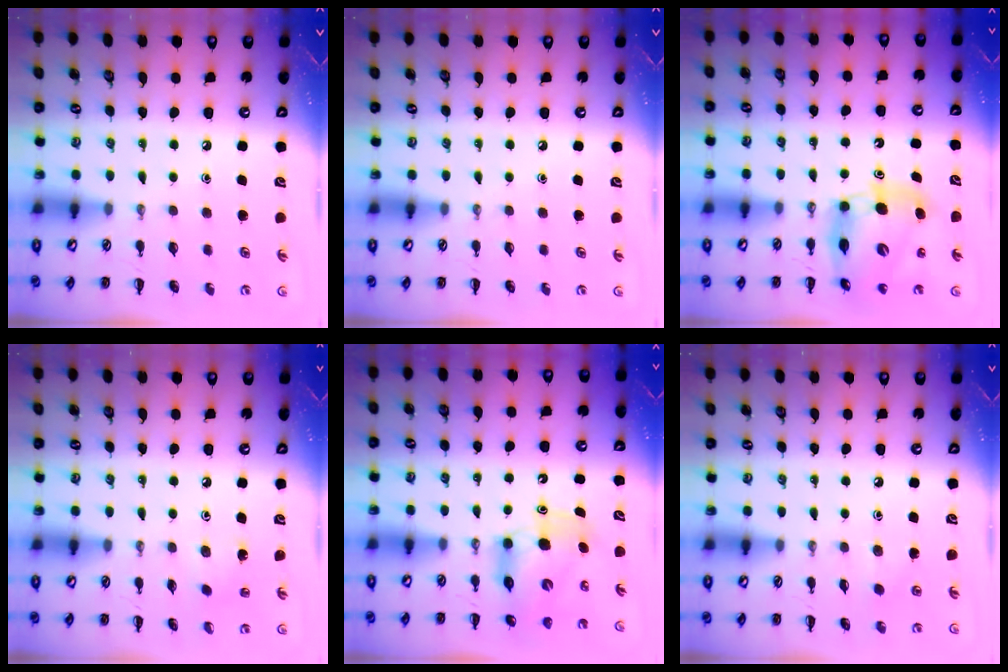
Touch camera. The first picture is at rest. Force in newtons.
{"total": 0.0}
{"total": 10.9, "press": 10.5, "slide": 3.2}
{"total": 2.1, "press": 2.0, "slide": 0.8}
{"total": 8.3, "press": 8.1, "slide": 1.6}
{"total": 2.1, "press": 2.0, "slide": 0.7}